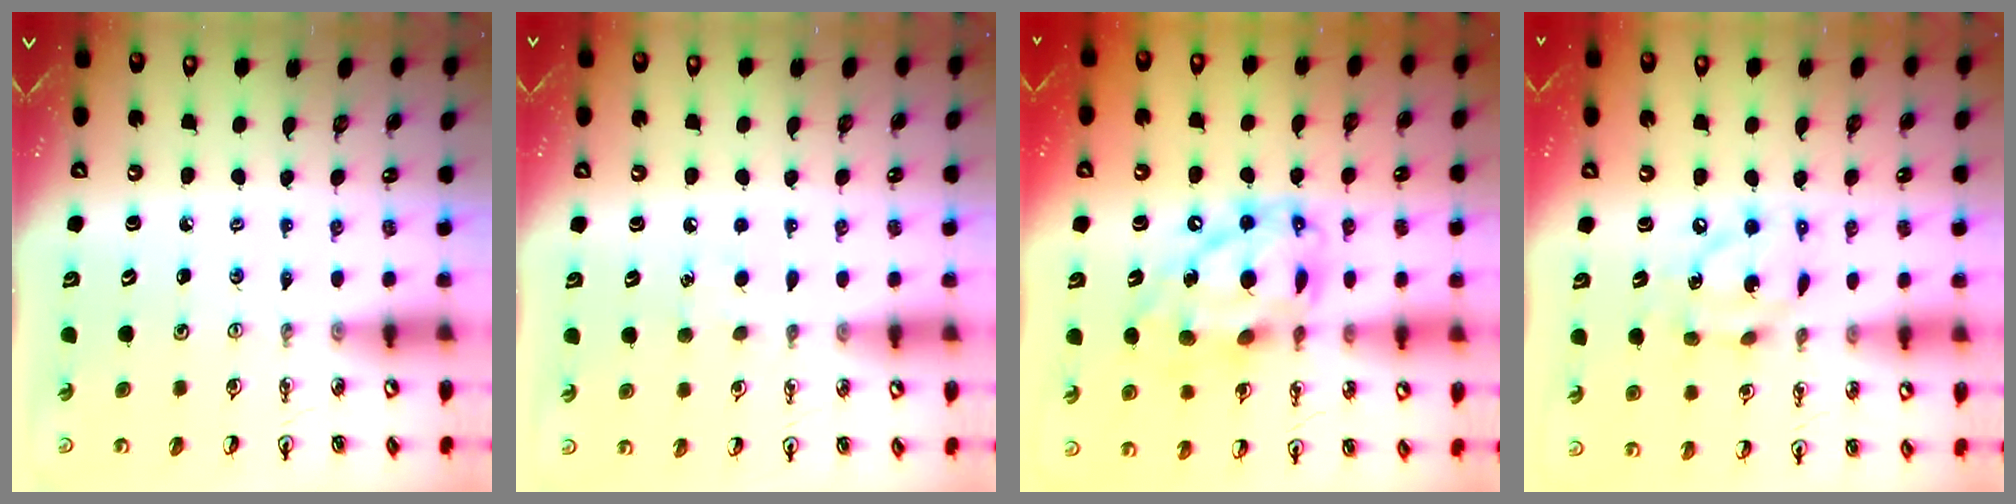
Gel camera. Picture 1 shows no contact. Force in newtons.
{"total": 4.7, "press": 4.6, "slide": 0.5}
{"total": 16.8, "press": 16.8, "slide": 1.5}
{"total": 10.7, "press": 10.7, "slide": 0.5}